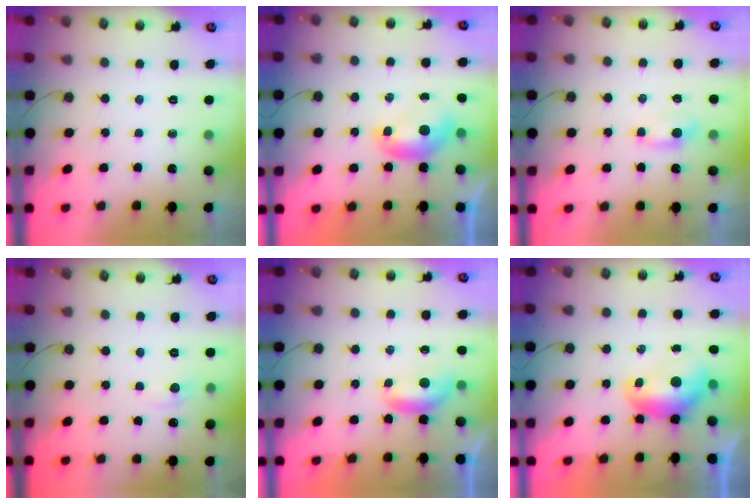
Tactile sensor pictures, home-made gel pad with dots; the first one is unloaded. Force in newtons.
{"total": 0.0}
{"total": 1.3, "press": 1.2, "slide": 0.4}
{"total": 0.7, "press": 0.6, "slide": 0.4}
{"total": 0.6, "press": 0.1, "slide": 0.5}
{"total": 1.5, "press": 1.4, "slide": 0.4}